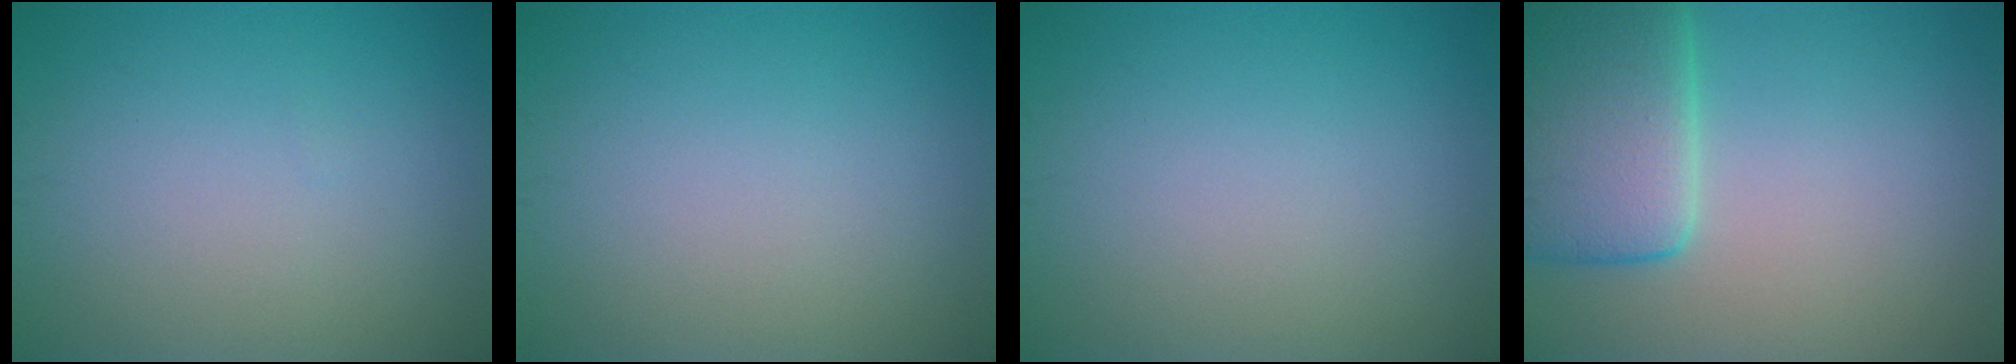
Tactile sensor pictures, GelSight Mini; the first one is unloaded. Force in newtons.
{"total": 0.0}
{"total": 0.0}
{"total": 7.4, "press": 7.4, "slide": 0.5}